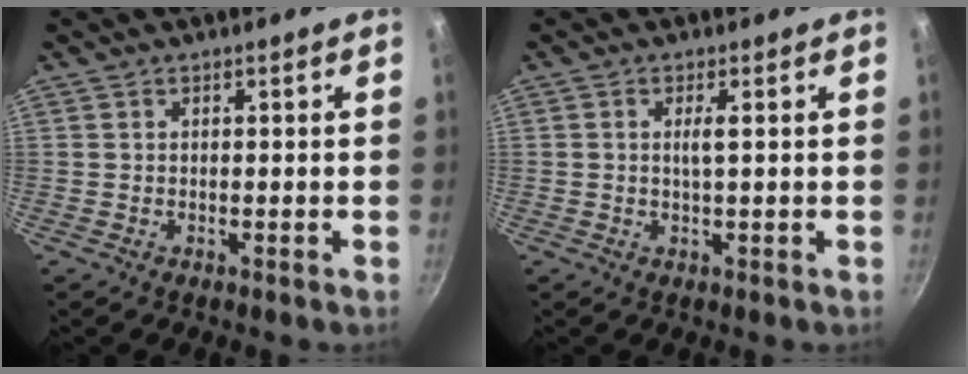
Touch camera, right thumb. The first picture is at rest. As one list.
[{"total": 2.0, "force": [0.3, 0.2, 2.0], "torque": [-0.042, 0.000, 0.007]}]